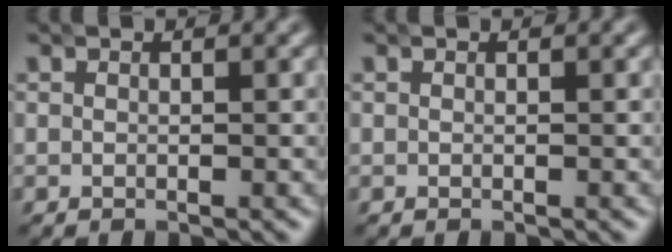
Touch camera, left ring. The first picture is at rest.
{"total": 0.0}